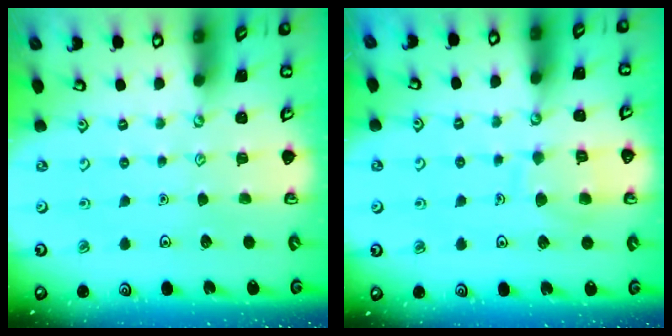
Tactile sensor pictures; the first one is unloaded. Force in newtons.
{"total": 8.0, "press": 8.0, "slide": 0.8}